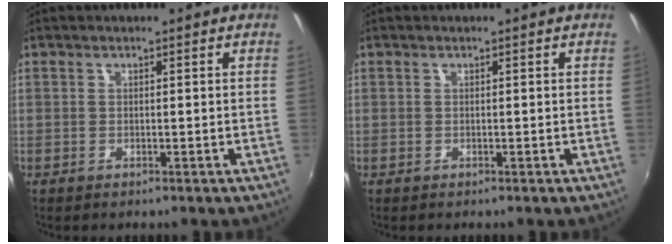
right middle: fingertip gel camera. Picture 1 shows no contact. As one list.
[{"total": 0.0}]